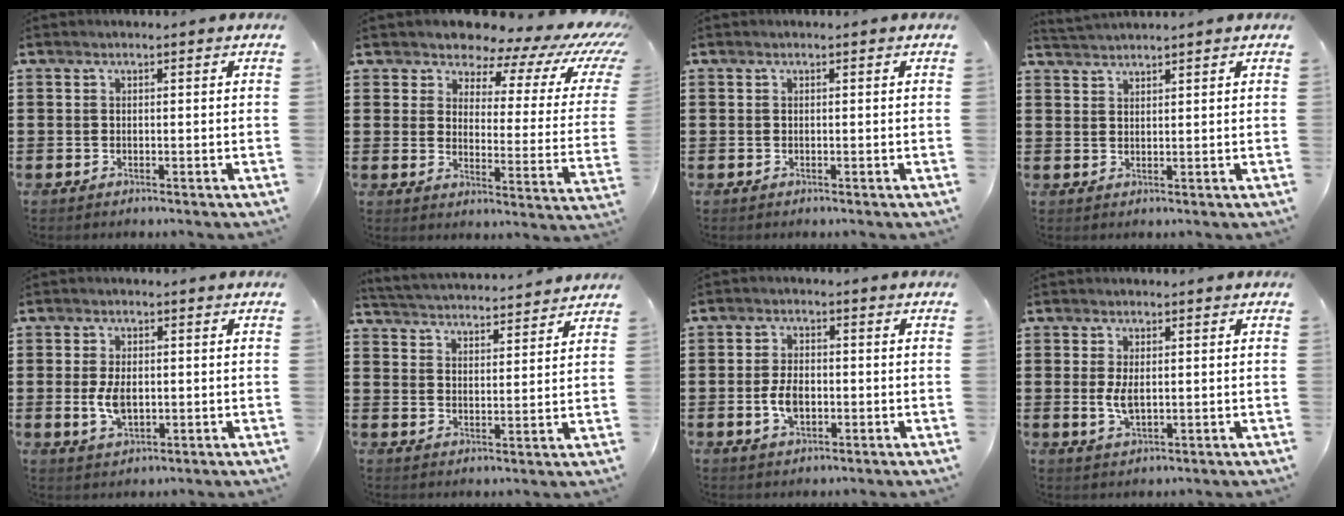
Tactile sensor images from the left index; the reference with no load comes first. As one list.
[{"total": 7.4, "force": [6.2, 2.6, 3.2], "torque": [-0.069, -0.048, 0.105]}, {"total": 0.0}, {"total": 1.7, "force": [1.7, -0.4, -0.1], "torque": [-0.003, 0.000, 0.034]}, {"total": 4.8, "force": [-0.2, 2.6, 4.0], "torque": [-0.082, -0.003, -0.007]}, {"total": 3.6, "force": [3.6, -0.4, -0.1], "torque": [-0.018, -0.029, 0.059]}, {"total": 4.5, "force": [-0.8, 2.4, 3.7], "torque": [-0.080, 0.000, -0.016]}, {"total": 3.5, "force": [0.2, 1.6, 3.1], "torque": [-0.069, 0.000, 0.002]}]